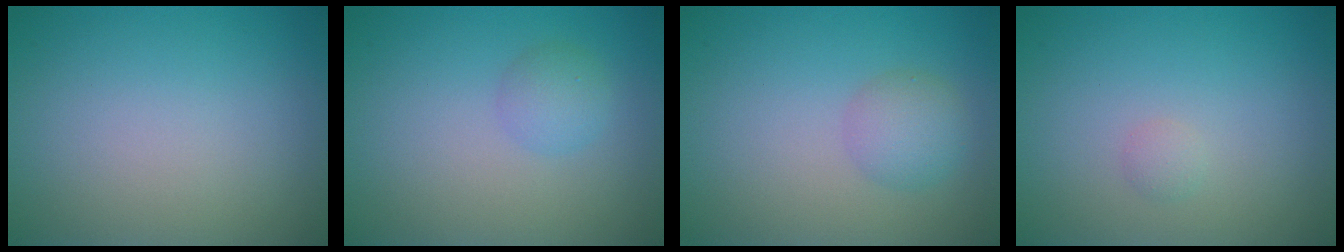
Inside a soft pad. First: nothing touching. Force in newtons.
{"total": 1.7, "press": 1.7, "slide": 0.0}
{"total": 2.4, "press": 2.4, "slide": 0.0}
{"total": 0.6, "press": 0.6, "slide": 0.1}